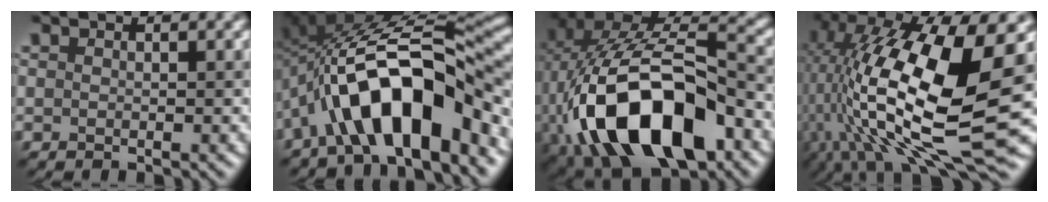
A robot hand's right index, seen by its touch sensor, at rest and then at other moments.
{"total": 11.8, "force": [-4.5, 4.9, 9.8], "torque": [-0.150, 0.022, -0.080]}
{"total": 15.6, "force": [-4.1, 8.8, 12.3], "torque": [-0.224, 0.001, -0.069]}
{"total": 17.1, "force": [1.0, 6.5, 15.8], "torque": [-0.298, 0.005, 0.023]}